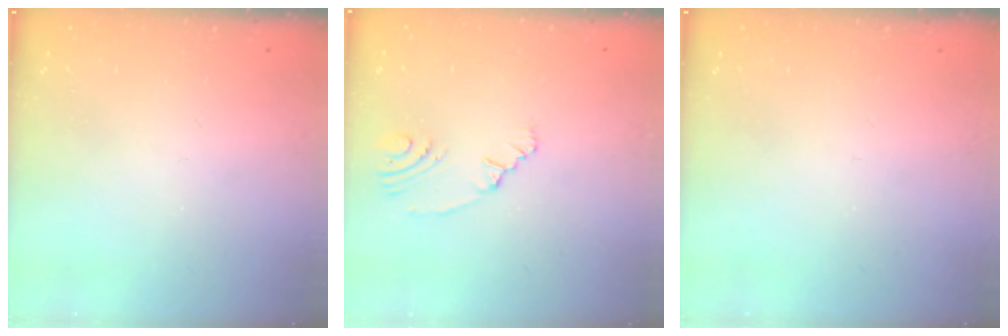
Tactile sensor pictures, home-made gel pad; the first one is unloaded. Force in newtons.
{"total": 3.8, "press": 2.5, "slide": 2.9}
{"total": 0.0}